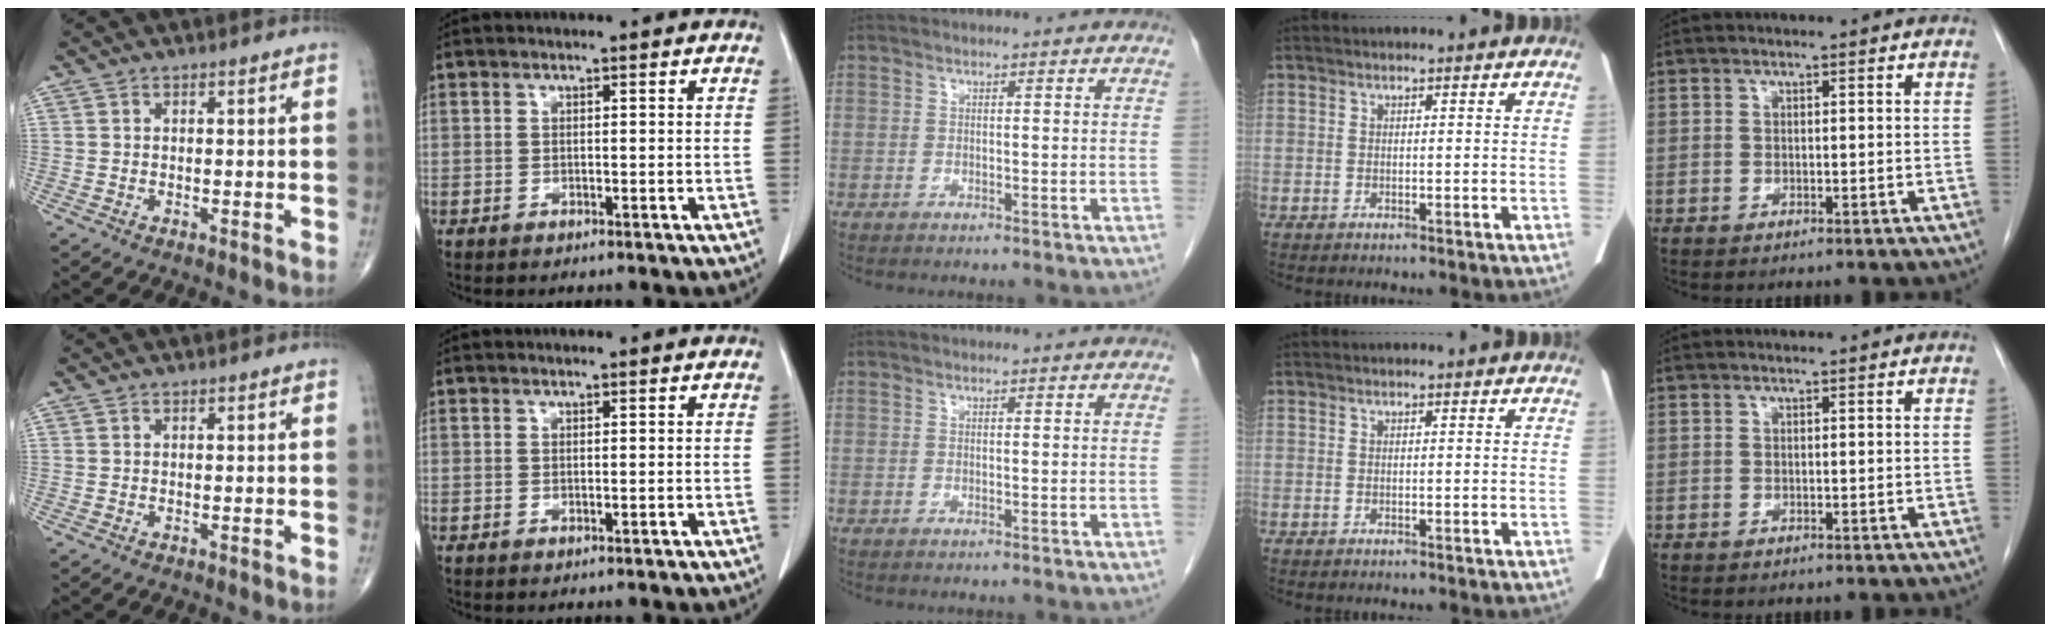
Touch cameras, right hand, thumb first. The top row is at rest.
{}